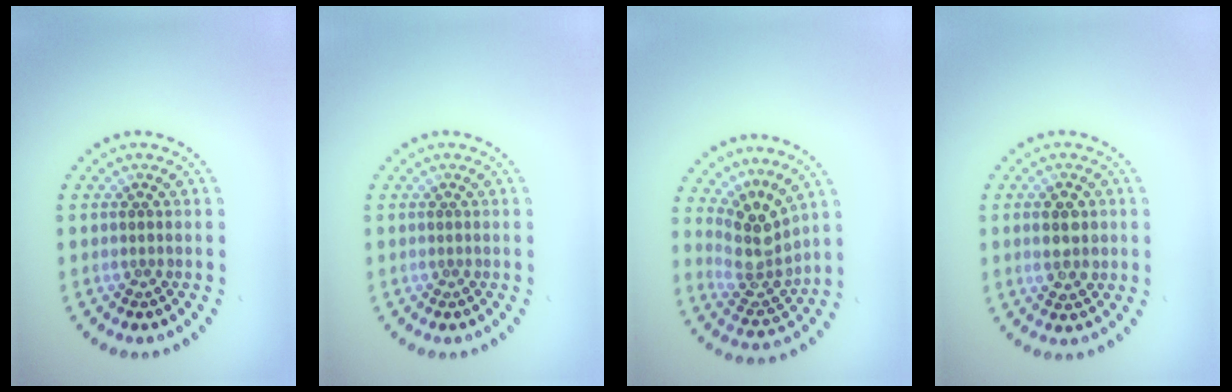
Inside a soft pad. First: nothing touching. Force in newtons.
{"total": 0.0}
{"total": 4.0, "press": 2.9, "slide": 2.8}
{"total": 2.6, "press": 2.6, "slide": 0.4}